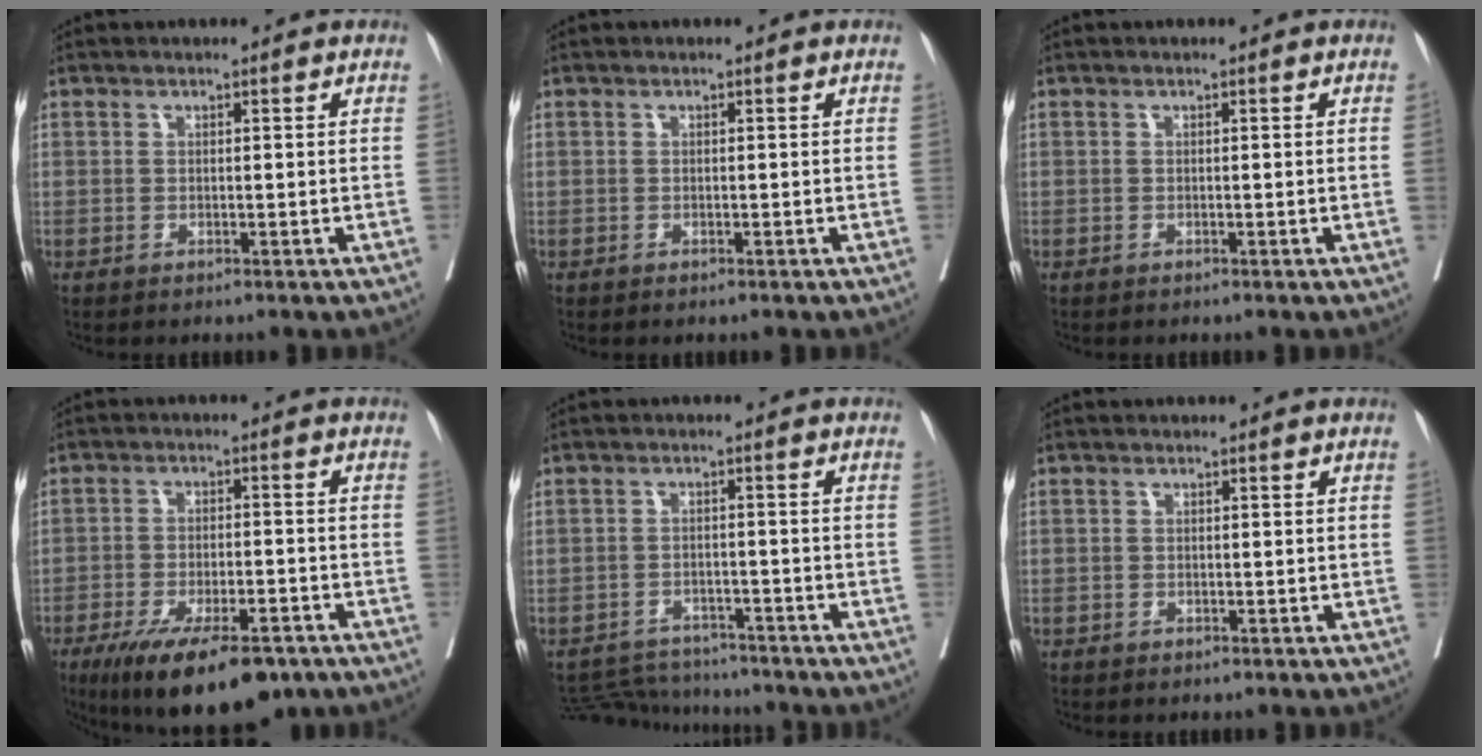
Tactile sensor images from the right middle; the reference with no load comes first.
{"total": 0.0}
{"total": 0.0}
{"total": 14.2, "force": [-9.8, 4.2, 9.3], "torque": [-0.149, -0.020, -0.153]}
{"total": 7.9, "force": [-7.8, 1.3, 0.3], "torque": [-0.012, 0.003, -0.118]}
{"total": 0.9, "force": [-0.4, 0.8, -0.1], "torque": [-0.004, 0.007, -0.010]}